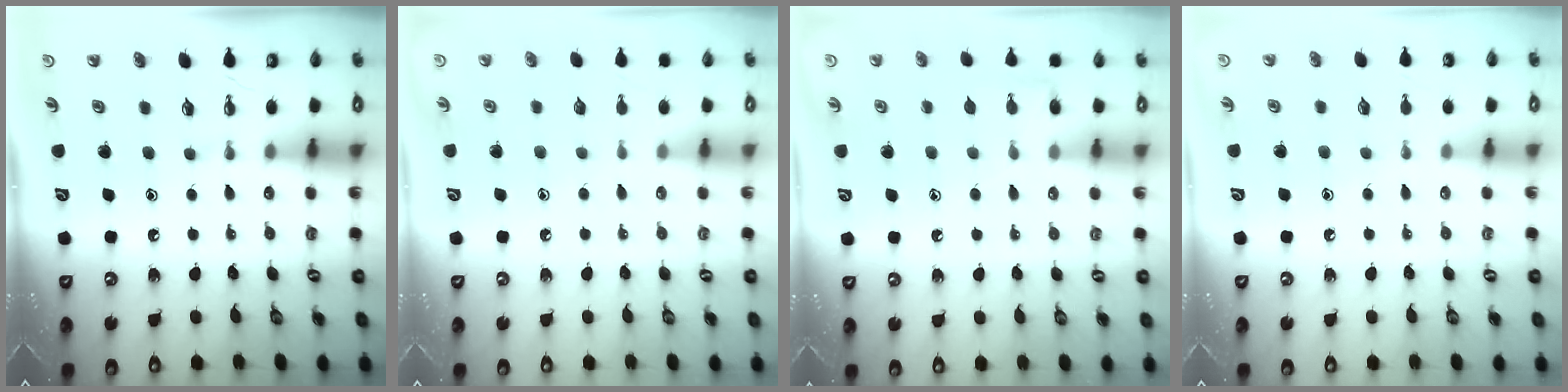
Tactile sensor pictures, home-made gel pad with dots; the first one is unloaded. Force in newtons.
{"total": 3.0, "press": 2.9, "slide": 0.3}
{"total": 6.5, "press": 6.5, "slide": 0.6}
{"total": 2.7, "press": 2.6, "slide": 0.3}